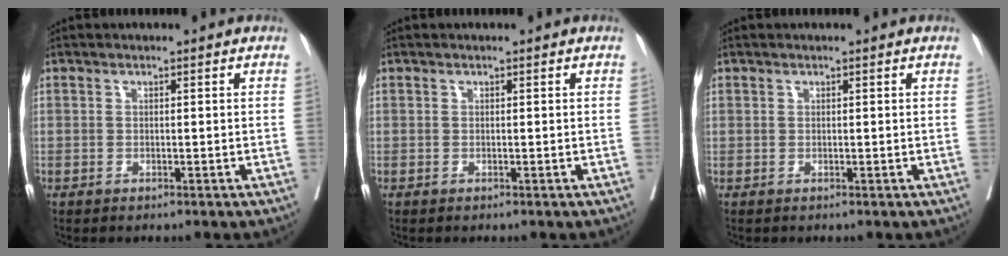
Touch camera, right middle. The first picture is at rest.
{"total": 0.0}
{"total": 0.0}